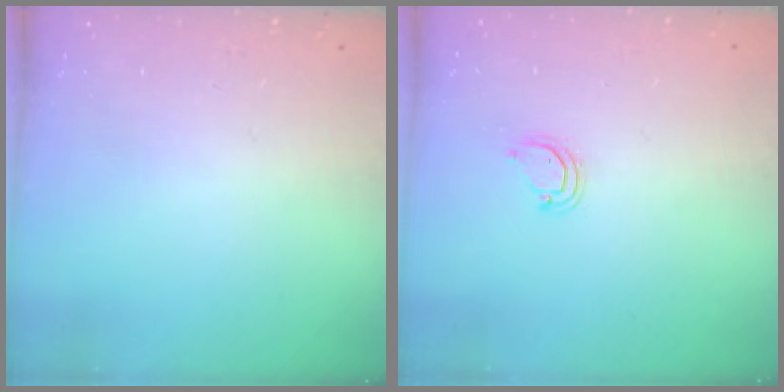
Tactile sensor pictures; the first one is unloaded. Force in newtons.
{"total": 3.6, "press": 3.5, "slide": 0.4}